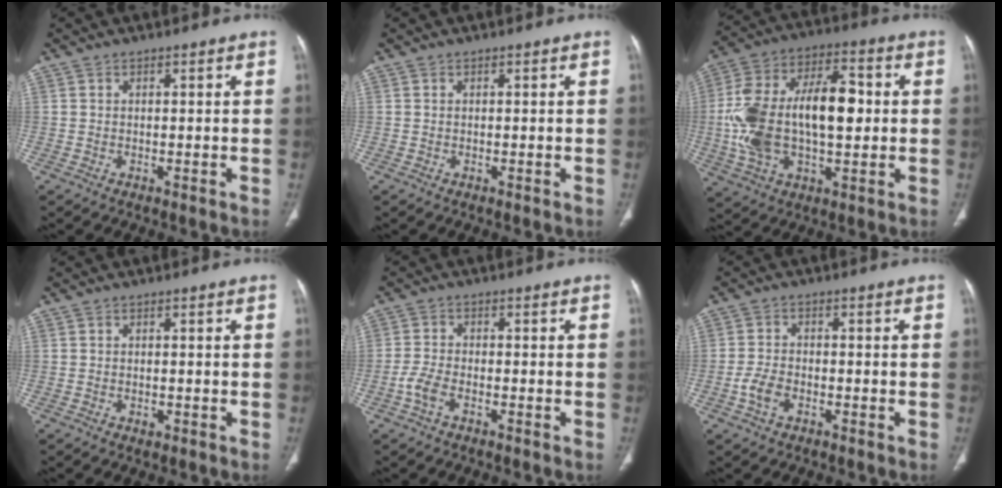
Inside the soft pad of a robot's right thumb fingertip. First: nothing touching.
{"total": 0.0}
{"total": 21.0, "force": [-0.2, 11.4, 17.6], "torque": [-0.332, 0.033, 0.000]}
{"total": 0.8, "force": [-0.4, 0.5, 0.4], "torque": [-0.005, 0.001, -0.006]}
{"total": 3.5, "force": [-1.9, 1.5, 2.5], "torque": [-0.059, 0.014, -0.042]}
{"total": 4.0, "force": [-1.8, 2.4, 2.7], "torque": [-0.055, 0.013, -0.037]}